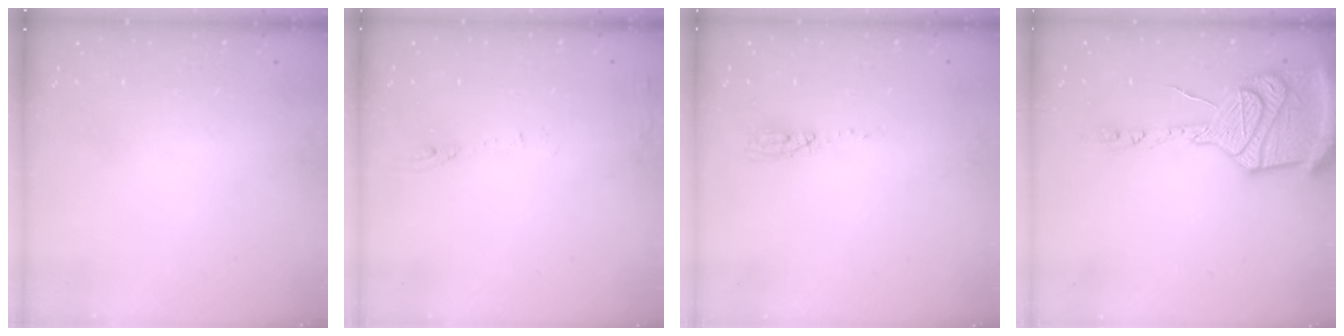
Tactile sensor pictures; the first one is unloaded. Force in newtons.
{"total": 6.2, "press": 6.2, "slide": 0.9}
{"total": 3.6, "press": 3.3, "slide": 1.5}
{"total": 23.1, "press": 22.5, "slide": 4.9}